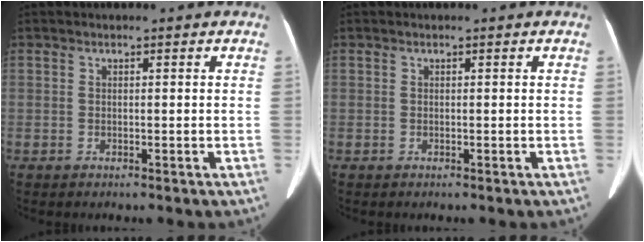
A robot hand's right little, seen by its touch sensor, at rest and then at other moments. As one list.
[{"total": 0.0}]